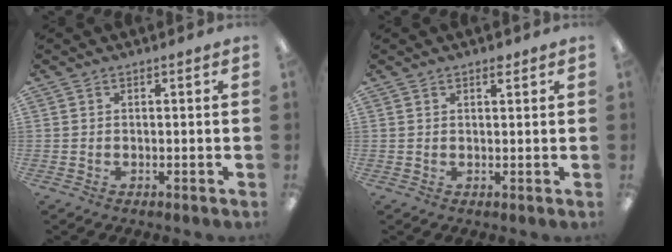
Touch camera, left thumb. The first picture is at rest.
{"total": 1.5, "force": [1.3, 0.5, 0.7], "torque": [-0.007, -0.005, 0.022]}